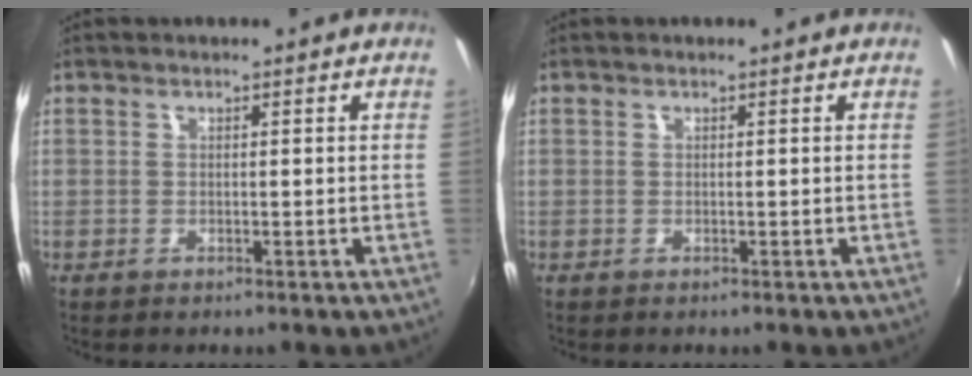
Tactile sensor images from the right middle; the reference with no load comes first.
{"total": 0.0}